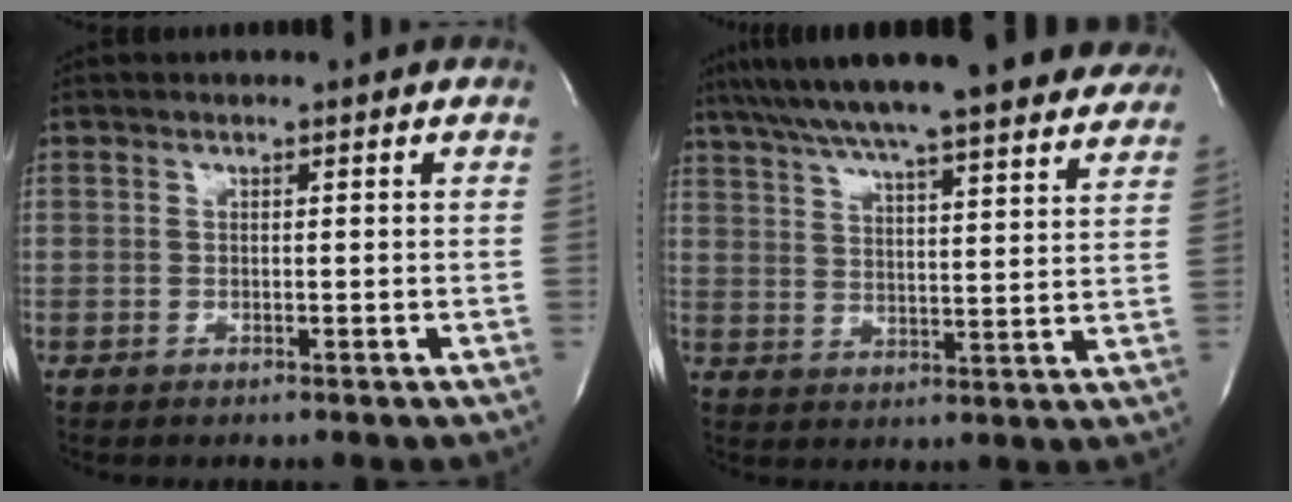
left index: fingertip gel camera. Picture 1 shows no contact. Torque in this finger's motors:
{"motor_torque": [1.03, -1.11, 1.06, 0.21]}